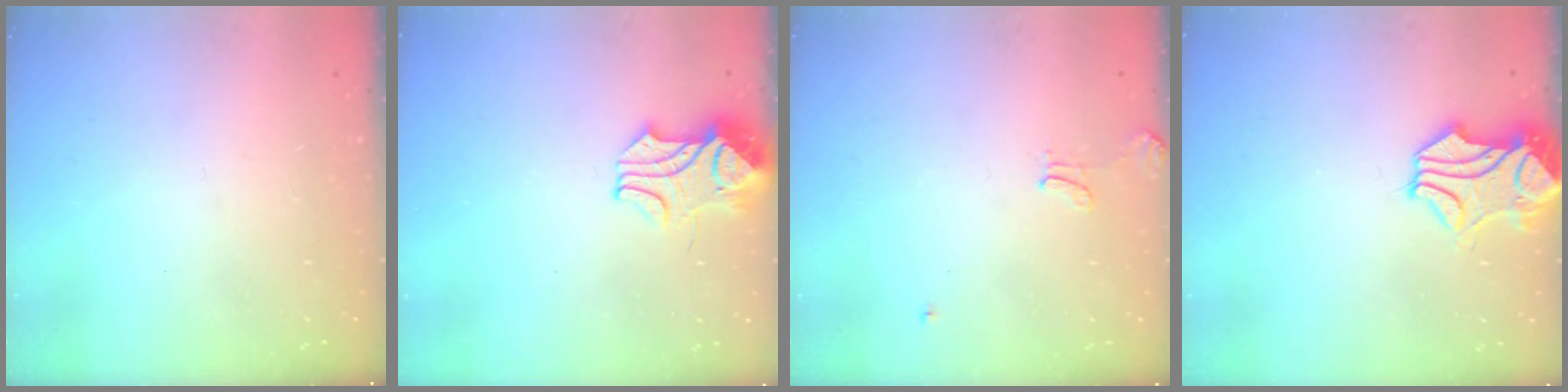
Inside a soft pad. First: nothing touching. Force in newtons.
{"total": 2.4, "press": 2.2, "slide": 1.0}
{"total": 0.0}
{"total": 2.2, "press": 1.8, "slide": 1.3}